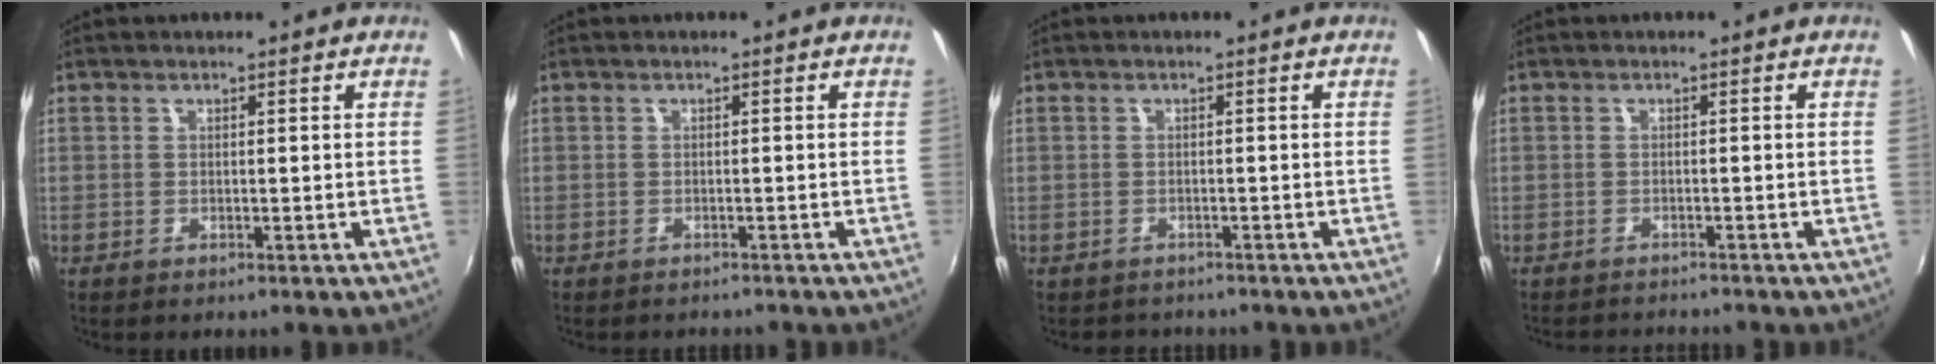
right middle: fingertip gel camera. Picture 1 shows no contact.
{"total": 2.2, "force": [-2.0, 0.6, 0.5], "torque": [-0.014, -0.013, -0.028]}
{"total": 2.4, "force": [-2.0, 1.2, 0.2], "torque": [-0.009, -0.007, -0.030]}
{"total": 4.3, "force": [-4.2, 0.6, 1.0], "torque": [-0.032, -0.014, -0.065]}